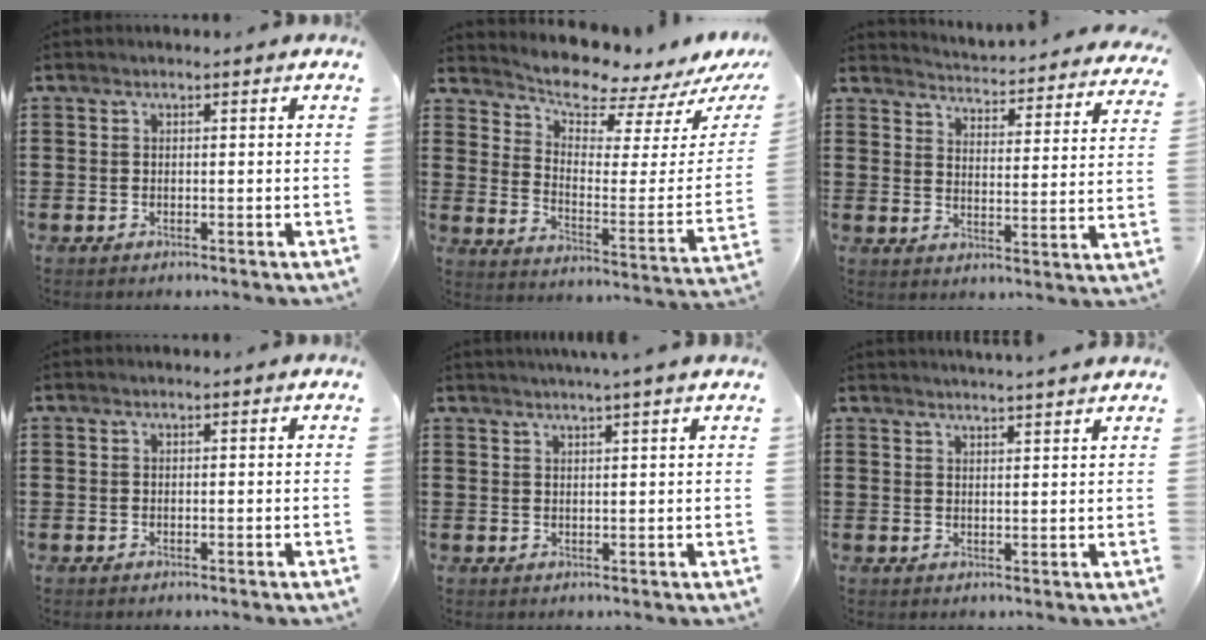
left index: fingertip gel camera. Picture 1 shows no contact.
{"total": 6.6, "force": [6.3, 0.7, 2.0], "torque": [-0.061, -0.062, 0.106]}
{"total": 3.2, "force": [3.1, -0.7, 0.0], "torque": [-0.021, -0.038, 0.046]}
{"total": 0.0}
{"total": 2.0, "force": [1.7, -0.9, 0.6], "torque": [-0.013, -0.005, 0.033]}
{"total": 2.4, "force": [2.3, -0.8, 0.1], "torque": [-0.006, -0.011, 0.044]}